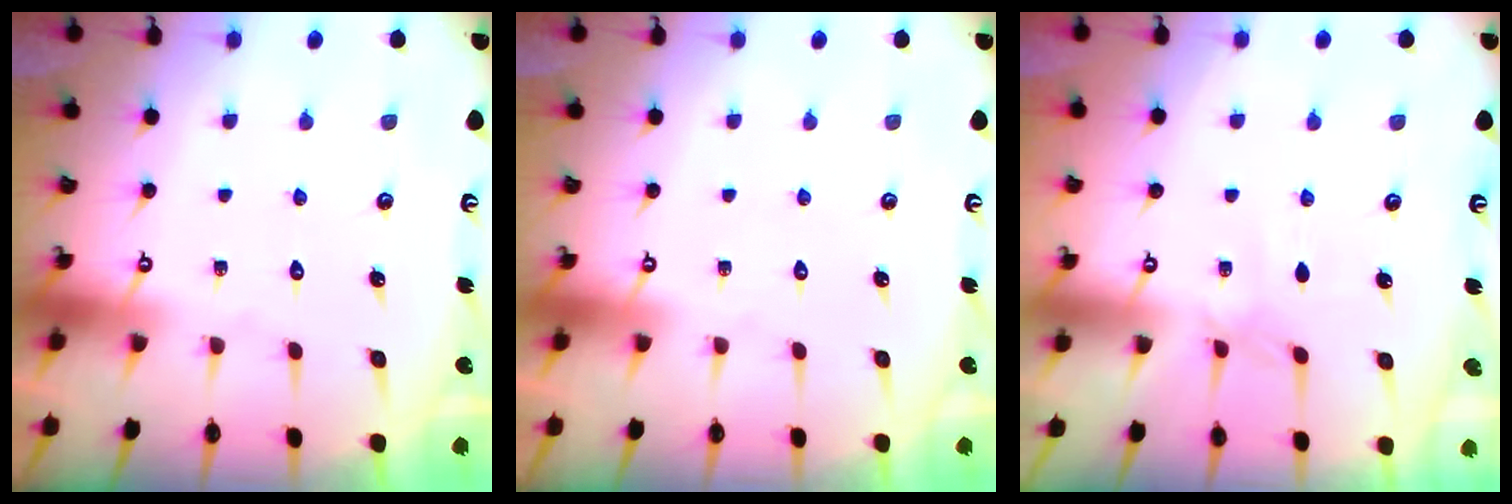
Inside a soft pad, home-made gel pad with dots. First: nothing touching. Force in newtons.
{"total": 0.0}
{"total": 2.7, "press": 2.6, "slide": 0.5}